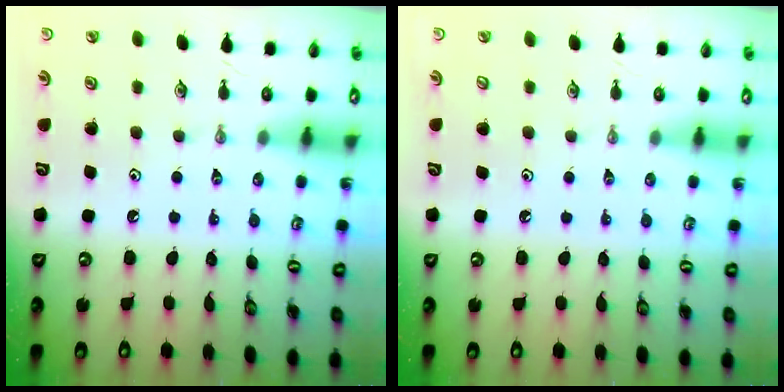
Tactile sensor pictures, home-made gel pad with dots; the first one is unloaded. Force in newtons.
{"total": 1.0, "press": 0.2, "slide": 1.0}